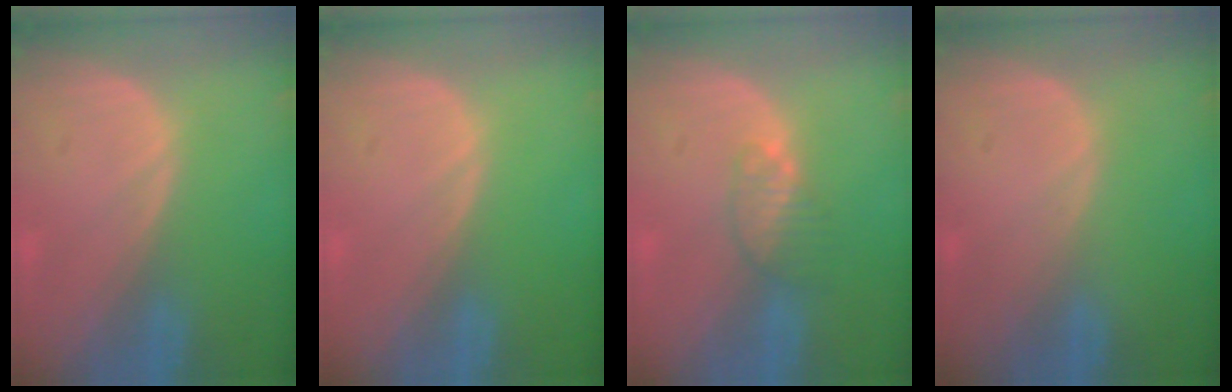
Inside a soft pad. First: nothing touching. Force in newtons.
{"total": 0.0}
{"total": 3.3, "press": 3.1, "slide": 1.1}
{"total": 0.0}